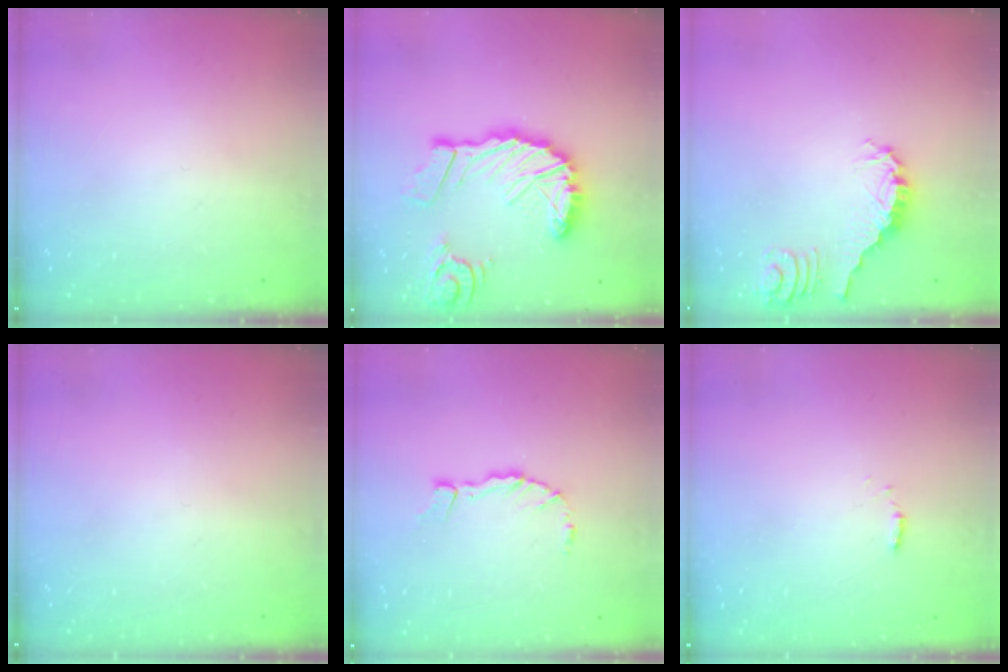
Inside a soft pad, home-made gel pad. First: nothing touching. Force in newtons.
{"total": 19.8, "press": 19.7, "slide": 2.4}
{"total": 0.9, "press": 0.8, "slide": 0.2}
{"total": 0.0}
{"total": 5.2, "press": 5.2, "slide": 0.4}
{"total": 1.3, "press": 1.3, "slide": 0.3}